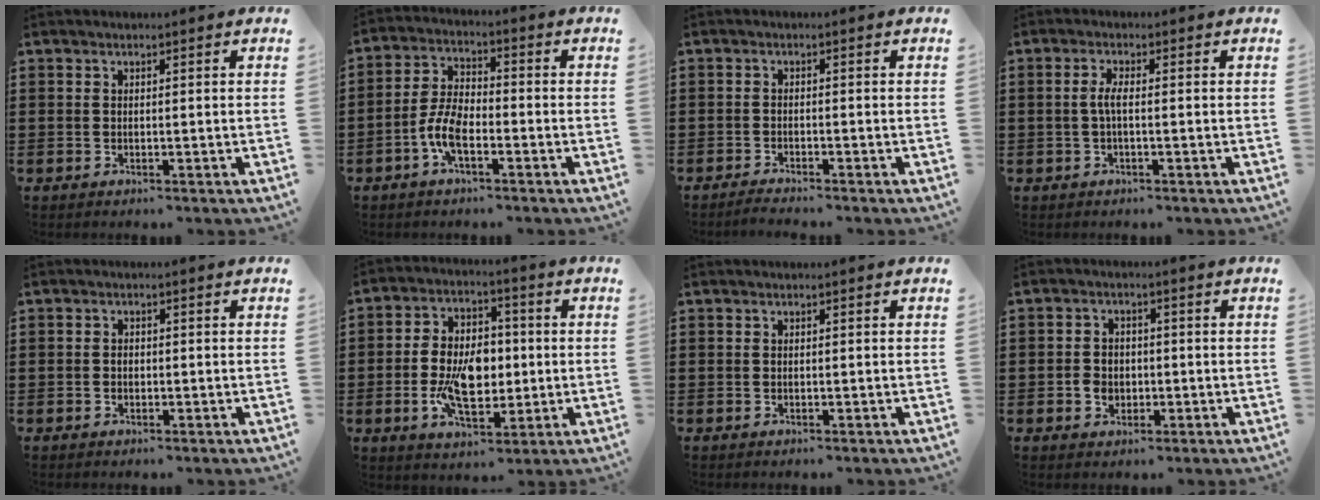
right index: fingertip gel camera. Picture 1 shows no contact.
{"total": 6.5, "force": [-2.7, 2.8, 5.2], "torque": [-0.129, -0.002, -0.059]}
{"total": 1.4, "force": [-1.4, -0.2, 0.2], "torque": [-0.007, -0.001, -0.026]}
{"total": 2.5, "force": [-0.4, 0.5, 2.4], "torque": [-0.060, -0.003, -0.014]}
{"total": 1.0, "force": [-0.2, 0.6, 0.7], "torque": [-0.017, 0.000, -0.003]}
{"total": 10.1, "force": [-1.2, 6.1, 7.9], "torque": [-0.151, 0.006, -0.026]}
{"total": 0.0}
{"total": 3.1, "force": [-0.7, 2.6, 1.6], "torque": [-0.045, 0.002, -0.017]}